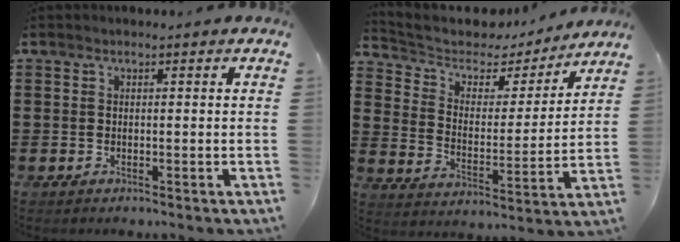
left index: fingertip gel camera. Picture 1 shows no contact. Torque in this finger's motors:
{"motor_torque": [0.00, -2.14, 0.31, 0.06]}